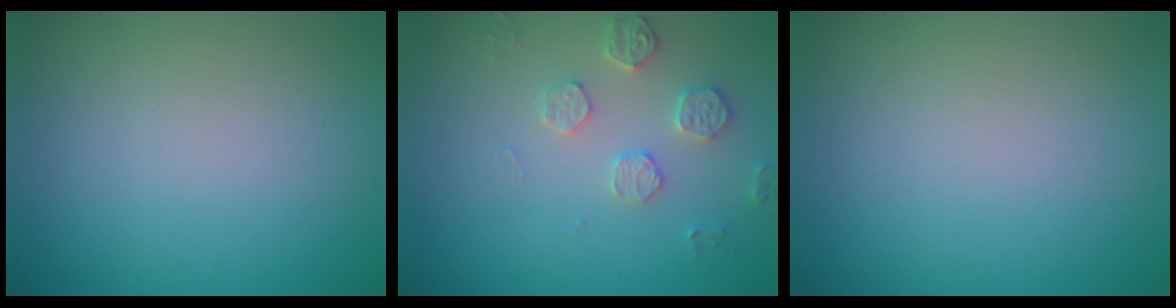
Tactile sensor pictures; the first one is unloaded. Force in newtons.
{"total": 2.5, "press": 2.5, "slide": 0.5}
{"total": 0.0}